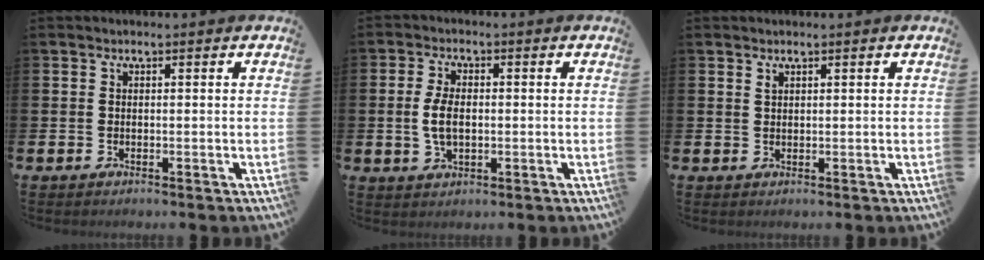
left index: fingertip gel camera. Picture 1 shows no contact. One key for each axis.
{"total": 4.4, "fx": 0.1, "fy": 2.5, "fz": 3.6, "tx": -0.078, "ty": 0.002, "tz": -0.005}
{"total": 0.9, "fx": 0.8, "fy": 0.3, "fz": 0.3, "tx": 0.006, "ty": -0.003, "tz": 0.011}